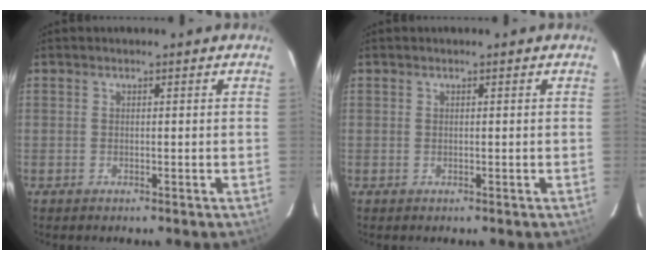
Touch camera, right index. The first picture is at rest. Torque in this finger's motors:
{"motor_torque": [0.00, 0.00, 0.00, 0.00]}